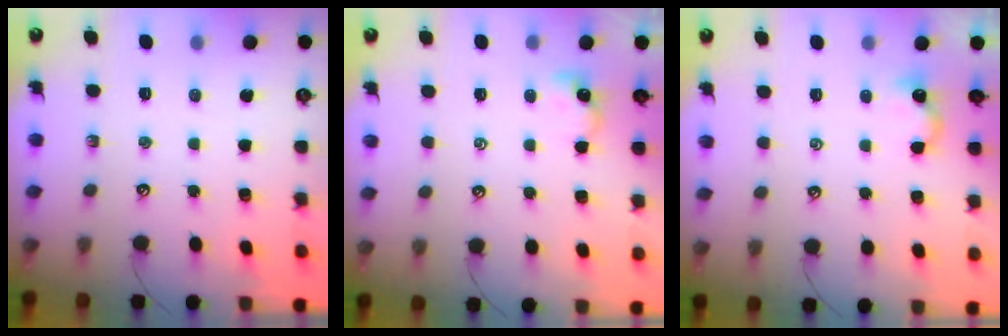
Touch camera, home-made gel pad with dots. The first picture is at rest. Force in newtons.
{"total": 2.1, "press": 2.1, "slide": 0.2}
{"total": 2.6, "press": 2.6, "slide": 0.2}